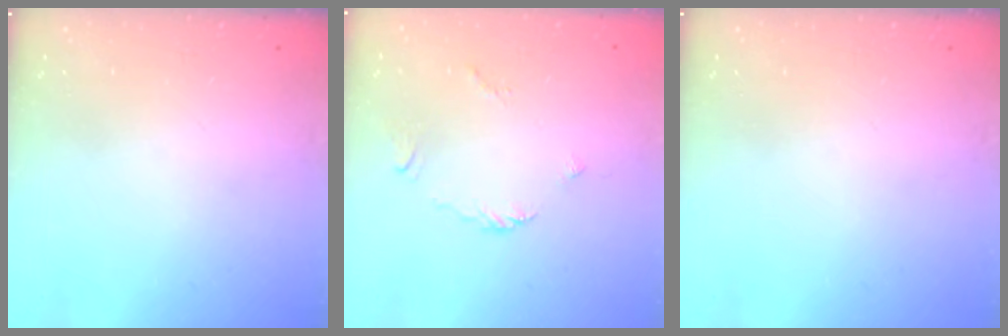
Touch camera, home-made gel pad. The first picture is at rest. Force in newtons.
{"total": 2.7, "press": 2.7, "slide": 0.5}
{"total": 0.0}